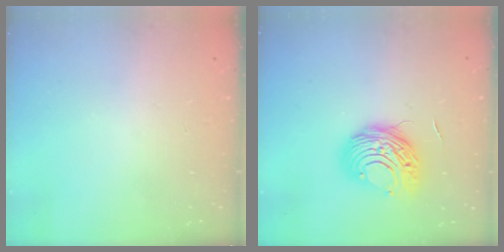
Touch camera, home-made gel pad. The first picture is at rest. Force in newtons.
{"total": 10.0, "press": 10.0, "slide": 0.8}